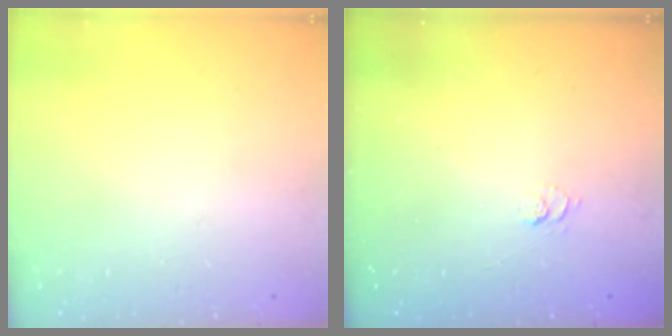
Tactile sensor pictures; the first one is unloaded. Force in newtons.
{"total": 2.7, "press": 2.2, "slide": 1.5}